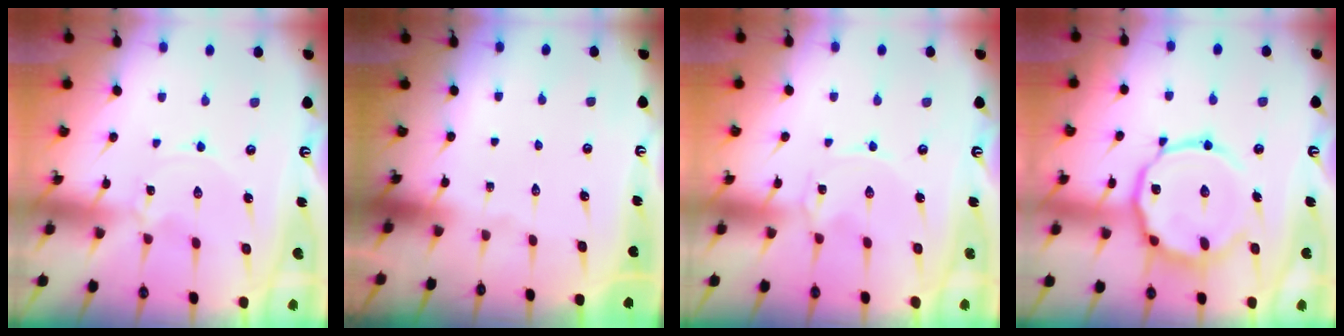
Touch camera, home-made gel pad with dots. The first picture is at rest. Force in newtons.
{"total": 0.0}
{"total": 0.0}
{"total": 14.7, "press": 14.7, "slide": 1.1}